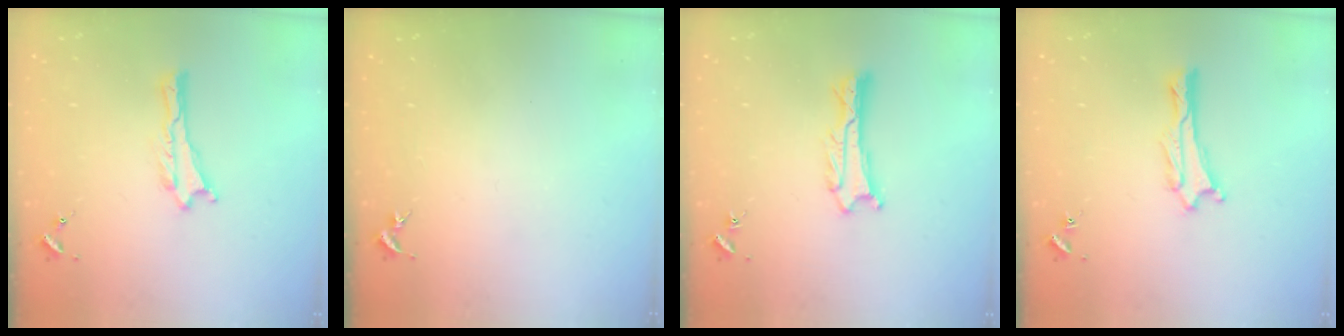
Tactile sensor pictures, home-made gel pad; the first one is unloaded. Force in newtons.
{"total": 0.0}
{"total": 0.9, "press": 0.9, "slide": 0.1}
{"total": 0.0}